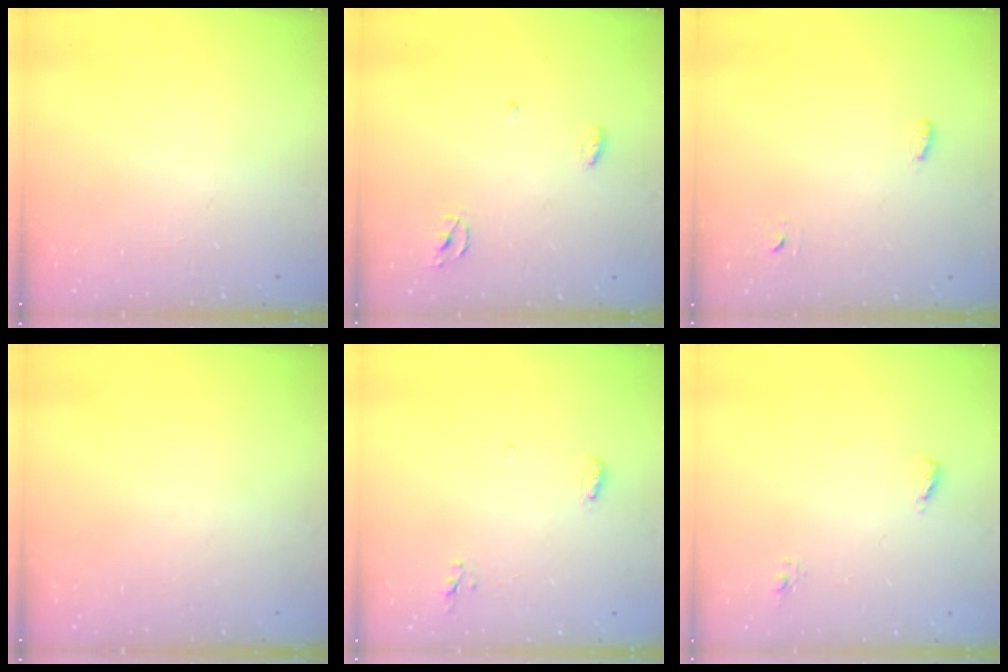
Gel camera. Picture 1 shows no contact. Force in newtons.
{"total": 3.9, "press": 3.9, "slide": 0.2}
{"total": 2.8, "press": 2.7, "slide": 0.6}
{"total": 0.0}
{"total": 4.6, "press": 4.4, "slide": 1.1}
{"total": 4.7, "press": 4.5, "slide": 1.1}